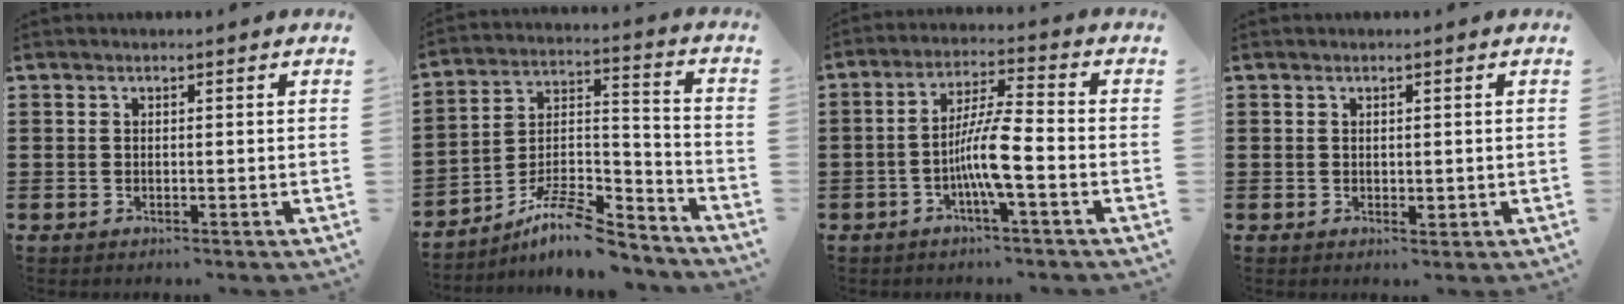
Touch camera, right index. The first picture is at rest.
{"total": 10.2, "force": [-8.6, 2.5, 4.9], "torque": [-0.084, 0.026, -0.165]}
{"total": 7.7, "force": [-2.6, 0.9, 7.2], "torque": [-0.143, -0.005, -0.053]}
{"total": 0.7, "force": [0.1, 0.5, 0.5], "torque": [-0.009, 0.003, 0.003]}